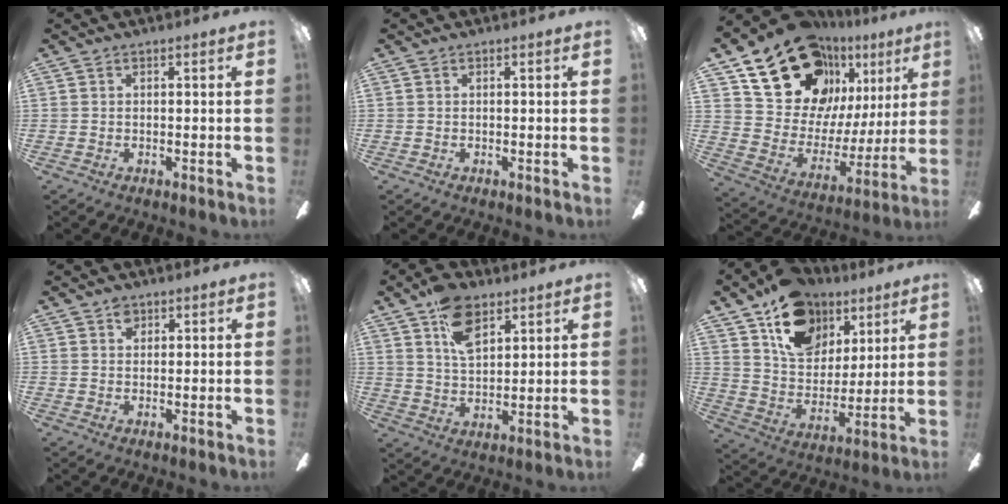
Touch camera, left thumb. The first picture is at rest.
{"total": 0.0}
{"total": 23.7, "force": [15.6, 14.5, 10.4], "torque": [-0.170, -0.091, 0.301]}
{"total": 2.4, "force": [1.5, 1.5, 1.0], "torque": [-0.014, -0.001, 0.026]}
{"total": 11.0, "force": [6.6, 6.0, 6.5], "torque": [-0.111, -0.017, 0.120]}
{"total": 18.1, "force": [10.6, 12.2, 8.0], "torque": [-0.125, -0.052, 0.197]}